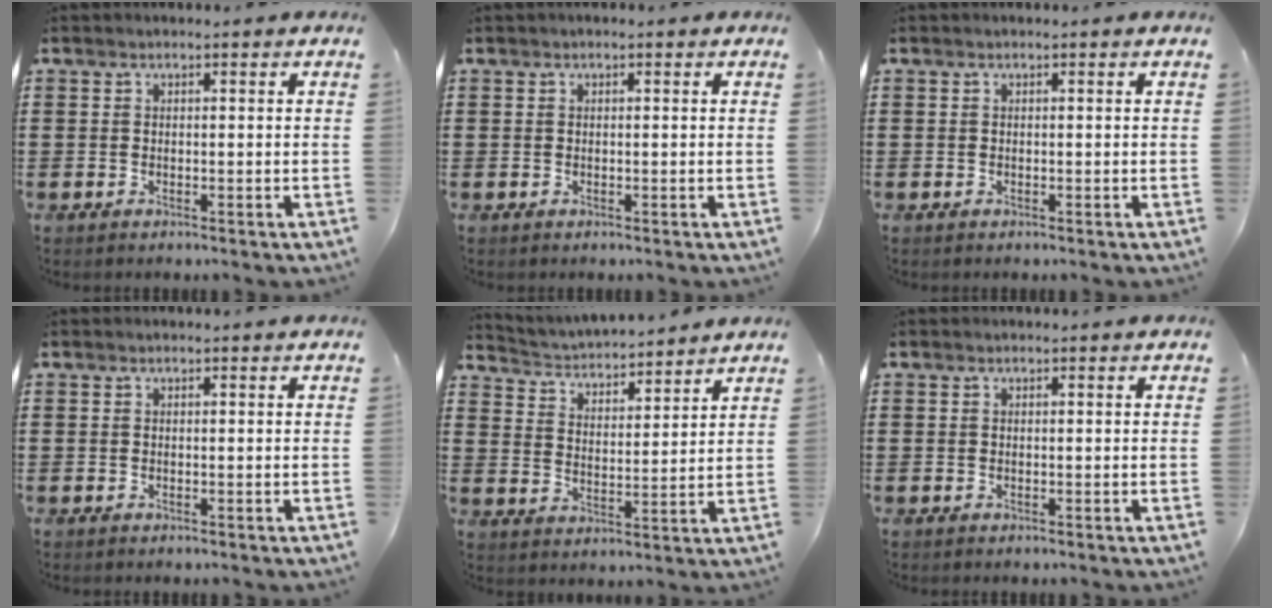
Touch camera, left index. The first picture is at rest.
{"total": 0.0}
{"total": 0.0}
{"total": 0.0}
{"total": 3.5, "force": [3.5, 0.0, 0.2], "torque": [-0.024, -0.030, 0.055]}
{"total": 0.0}